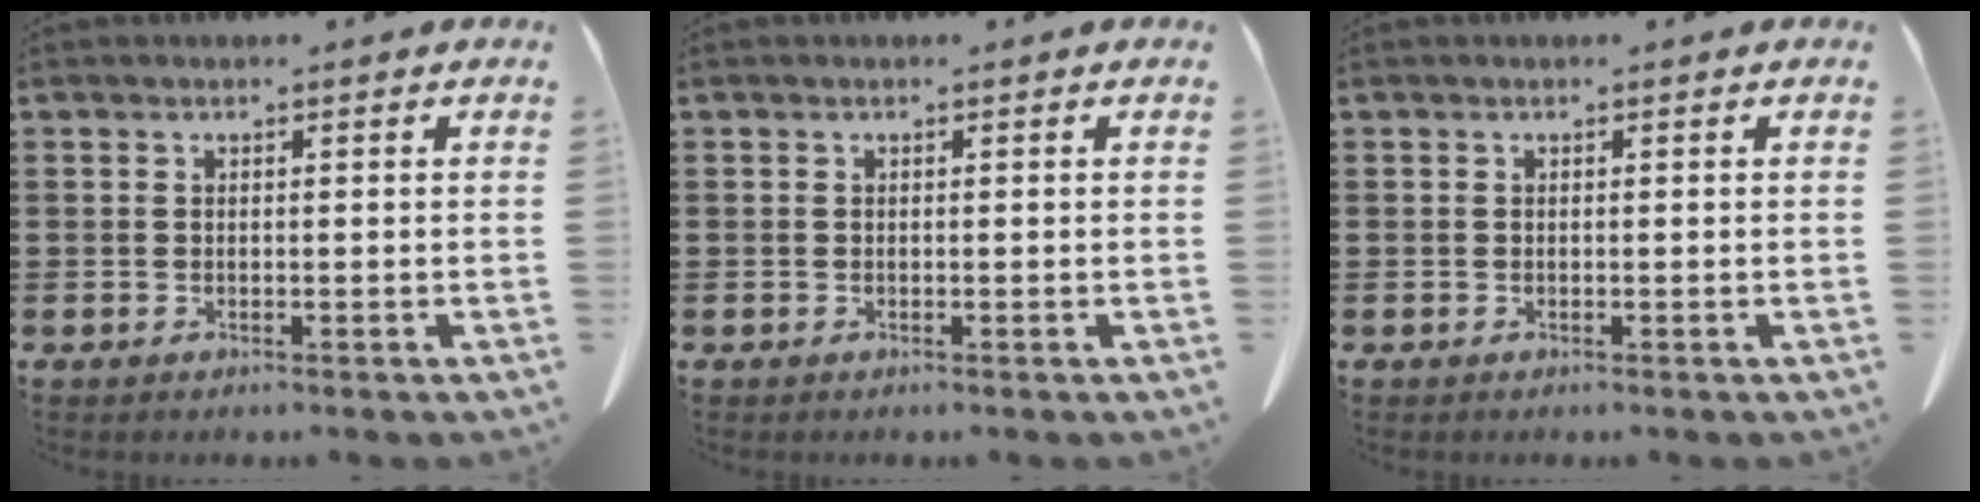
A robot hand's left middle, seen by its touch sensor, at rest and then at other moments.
{"total": 0.0}
{"total": 0.0}